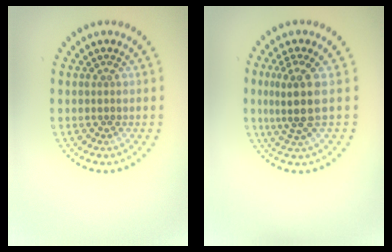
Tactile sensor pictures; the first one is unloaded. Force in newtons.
{"total": 3.2, "press": 2.5, "slide": 2.1}